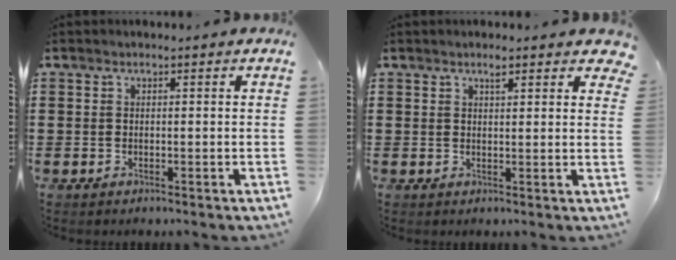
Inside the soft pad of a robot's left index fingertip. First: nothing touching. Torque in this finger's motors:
{"motor_torque": [0.70, -0.41, 0.02, 0.01]}